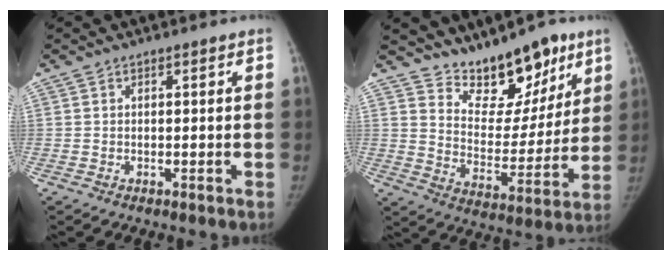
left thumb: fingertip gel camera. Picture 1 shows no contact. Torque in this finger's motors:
{"motor_torque": [0.67, 0.70, -0.04, -0.20, -0.06]}